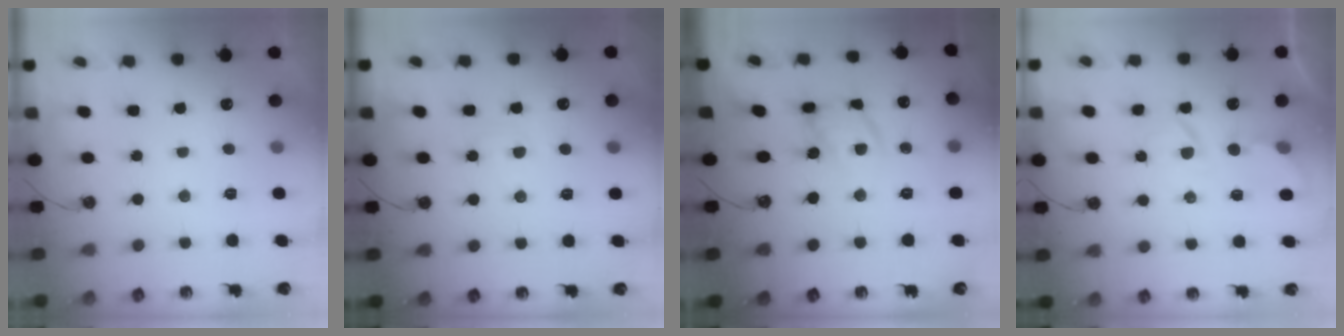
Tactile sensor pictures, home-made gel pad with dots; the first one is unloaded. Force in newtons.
{"total": 2.8, "press": 2.7, "slide": 0.5}
{"total": 13.4, "press": 13.4, "slide": 1.0}
{"total": 4.9, "press": 4.8, "slide": 0.4}